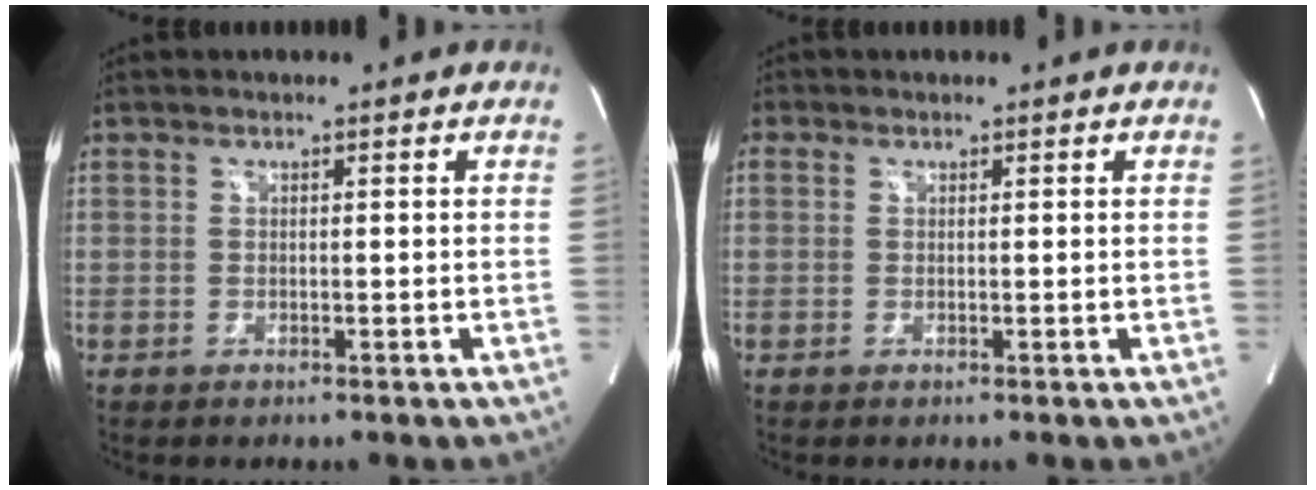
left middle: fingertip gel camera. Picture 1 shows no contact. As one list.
[{"total": 0.7, "force": [0.3, 0.6, 0.2], "torque": [0.002, 0.001, 0.003]}]